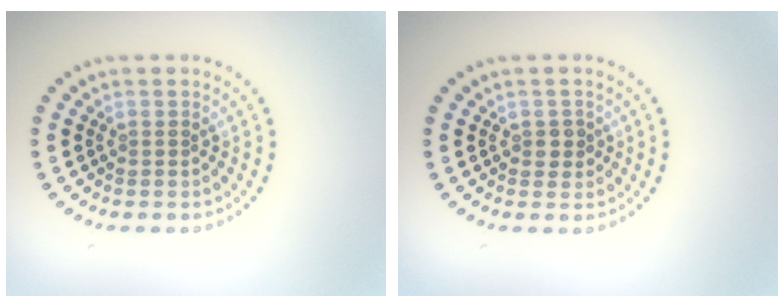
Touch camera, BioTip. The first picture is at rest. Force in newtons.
{"total": 1.3, "press": 1.3, "slide": 0.4}